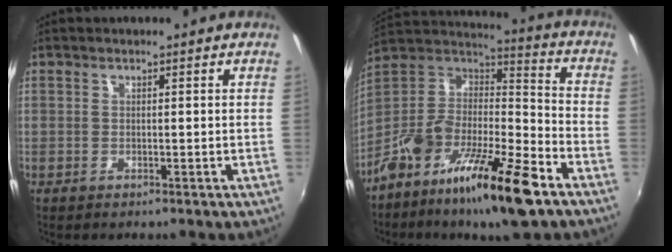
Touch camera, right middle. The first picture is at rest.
{"total": 21.3, "force": [-12.8, 5.5, 16.1], "torque": [-0.289, -0.014, -0.233]}